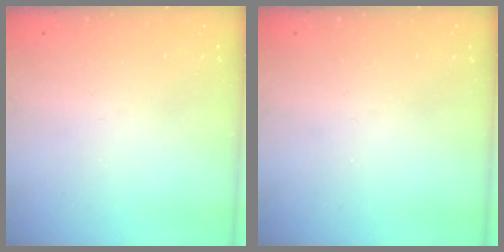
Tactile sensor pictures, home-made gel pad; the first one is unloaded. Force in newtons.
{"total": 0.0}